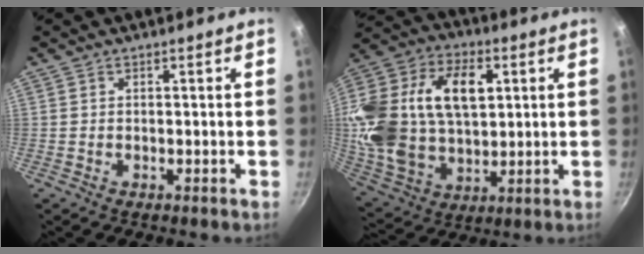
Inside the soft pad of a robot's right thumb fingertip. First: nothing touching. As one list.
[{"total": 26.1, "force": [5.3, 16.8, 19.2], "torque": [-0.381, 0.011, 0.095]}]